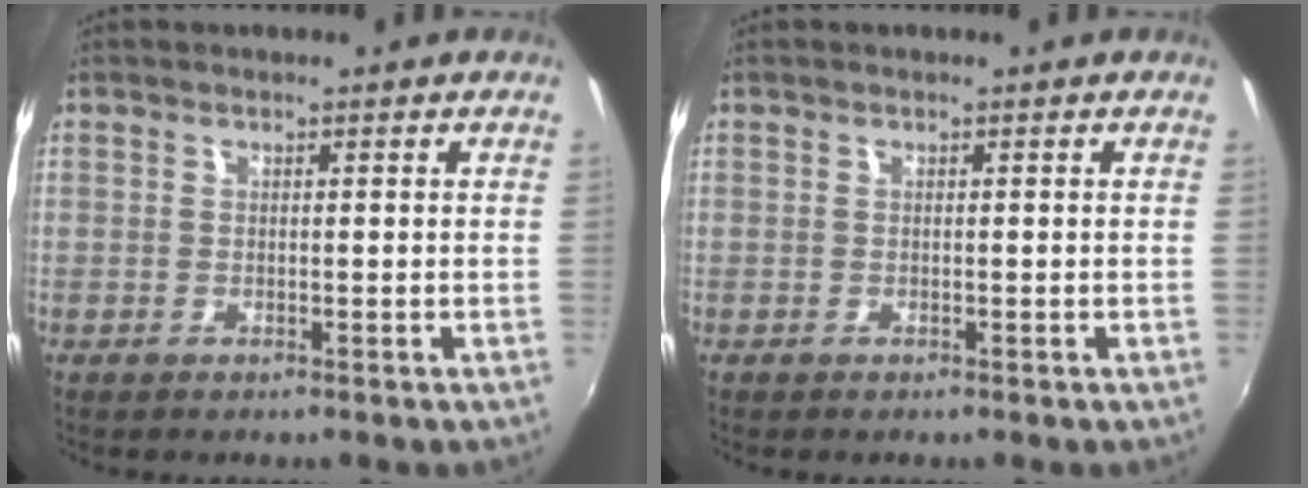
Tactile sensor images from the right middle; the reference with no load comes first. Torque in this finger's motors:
{"motor_torque": [0.07, -0.11, -0.02, 0.00]}